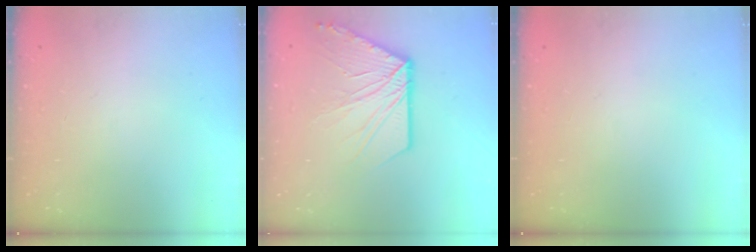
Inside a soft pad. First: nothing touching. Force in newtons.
{"total": 13.7, "press": 13.6, "slide": 0.8}
{"total": 0.0}